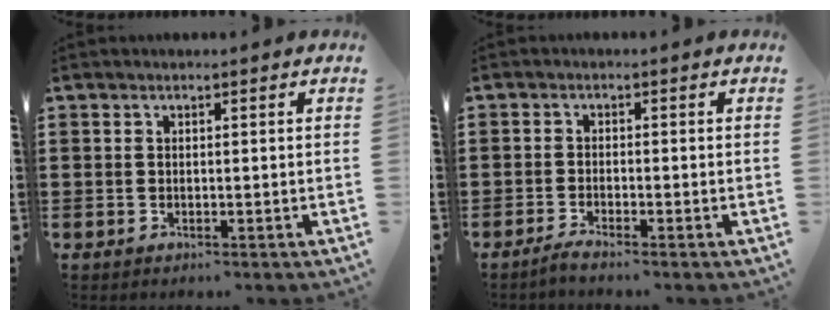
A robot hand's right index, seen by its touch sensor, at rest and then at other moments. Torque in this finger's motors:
{"motor_torque": [2.14, 0.00, 0.07, 0.01]}